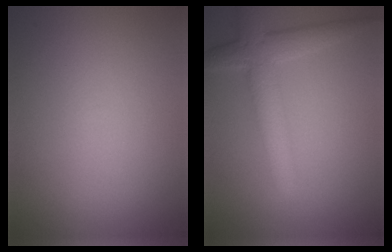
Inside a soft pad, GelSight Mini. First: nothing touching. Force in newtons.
{"total": 4.1, "press": 4.0, "slide": 0.2}